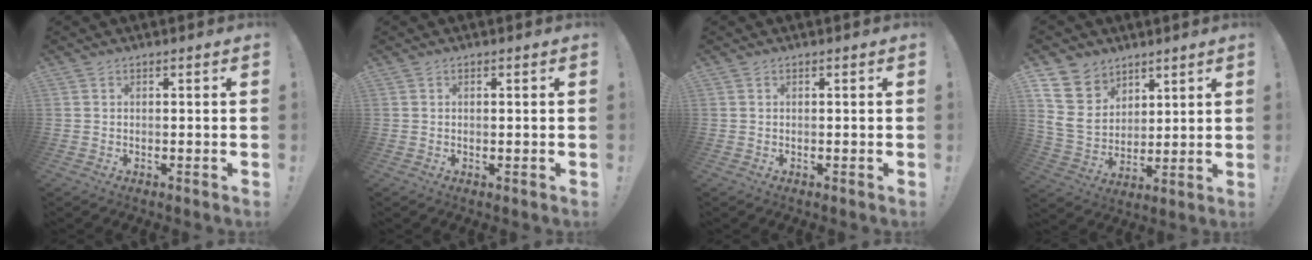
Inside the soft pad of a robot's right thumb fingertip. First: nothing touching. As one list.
[{"total": 0.0}, {"total": 0.0}, {"total": 14.4, "force": [6.9, 11.3, 5.6], "torque": [-0.107, -0.046, 0.140]}]